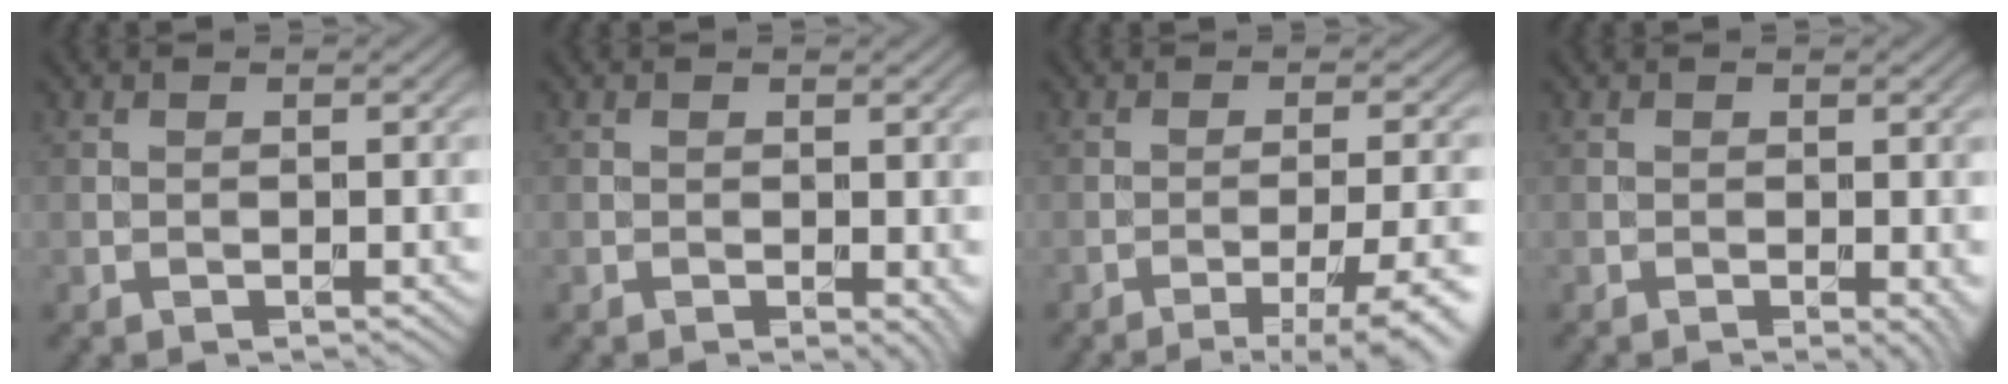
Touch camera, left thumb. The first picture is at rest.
{"total": 1.7, "force": [-0.2, 0.8, 1.4], "torque": [-0.016, -0.008, -0.001]}
{"total": 7.9, "force": [-4.4, 1.5, 6.4], "torque": [-0.095, 0.004, -0.057]}
{"total": 1.6, "force": [-0.3, 0.5, 1.5], "torque": [-0.017, -0.008, -0.003]}